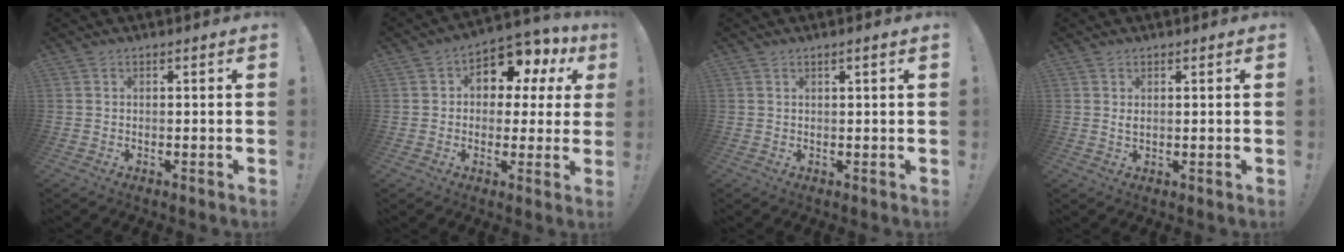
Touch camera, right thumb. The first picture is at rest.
{"total": 8.7, "force": [4.5, 5.5, 5.0], "torque": [-0.072, -0.034, 0.081]}
{"total": 1.5, "force": [0.7, -0.2, 1.3], "torque": [-0.020, -0.002, 0.009]}
{"total": 1.0, "force": [0.5, 0.4, 0.8], "torque": [-0.010, -0.003, 0.009]}